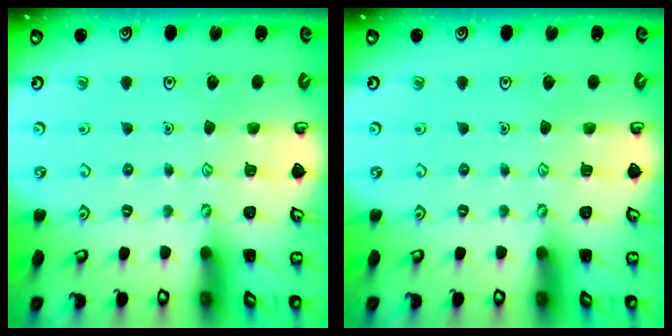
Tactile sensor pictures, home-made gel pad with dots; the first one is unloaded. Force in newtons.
{"total": 0.0}